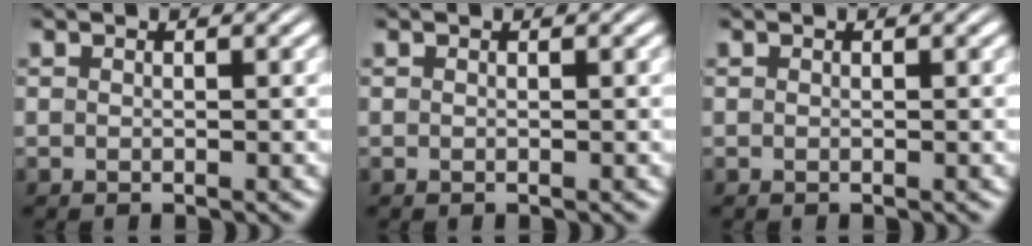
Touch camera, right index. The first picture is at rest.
{"total": 0.0}
{"total": 0.0}